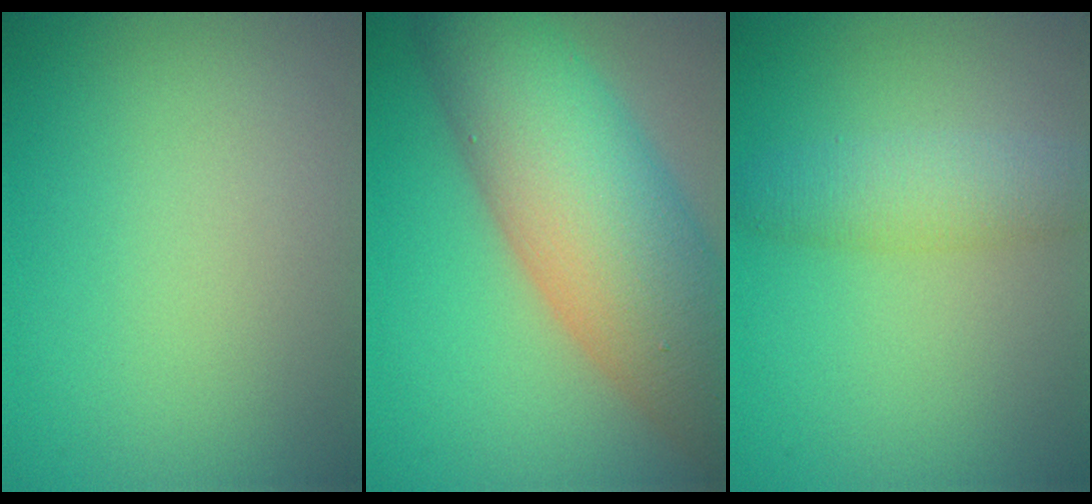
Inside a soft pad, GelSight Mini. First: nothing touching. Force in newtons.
{"total": 13.2, "press": 13.2, "slide": 0.5}
{"total": 3.5, "press": 3.5, "slide": 0.1}